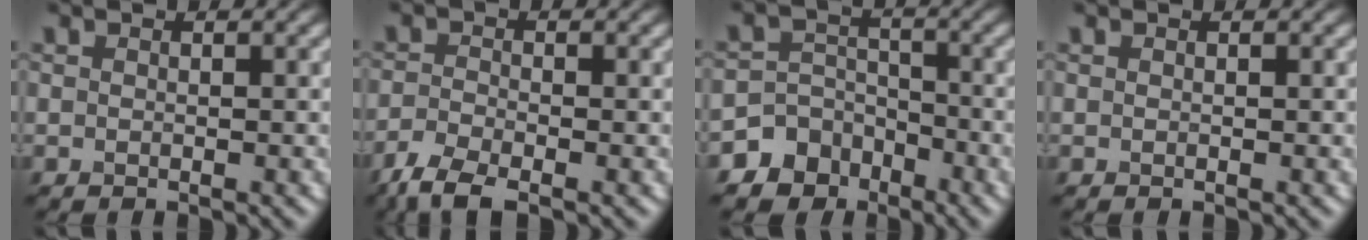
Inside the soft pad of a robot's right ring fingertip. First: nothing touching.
{"total": 3.6, "force": [-2.6, 1.0, 2.1], "torque": [-0.049, -0.010, -0.064]}
{"total": 8.0, "force": [-5.3, 5.9, 0.6], "torque": [0.009, -0.016, -0.113]}
{"total": 0.0}